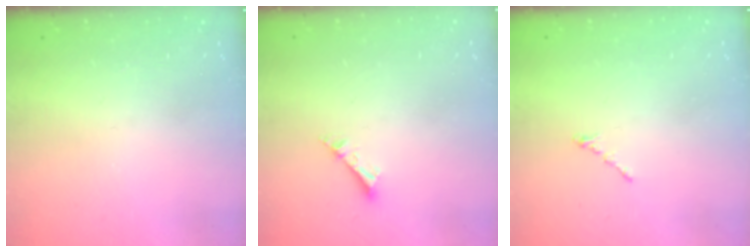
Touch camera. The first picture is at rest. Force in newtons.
{"total": 2.5, "press": 2.5, "slide": 0.1}
{"total": 0.0}